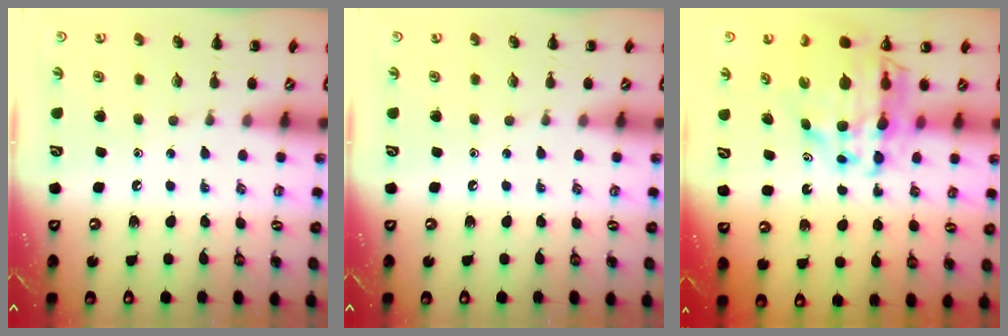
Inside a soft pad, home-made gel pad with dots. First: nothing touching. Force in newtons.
{"total": 0.0}
{"total": 13.2, "press": 12.7, "slide": 3.7}